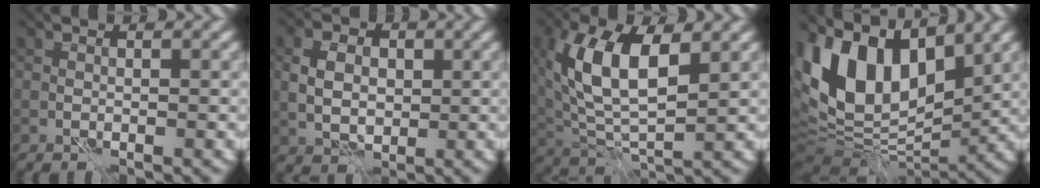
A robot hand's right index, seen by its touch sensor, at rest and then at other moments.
{"total": 4.0, "force": [0.4, 3.0, 2.6], "torque": [-0.052, -0.001, 0.005]}
{"total": 9.3, "force": [2.7, 4.5, 7.6], "torque": [-0.163, 0.005, 0.046]}
{"total": 11.6, "force": [4.4, 7.0, 8.2], "torque": [-0.168, 0.008, 0.077]}